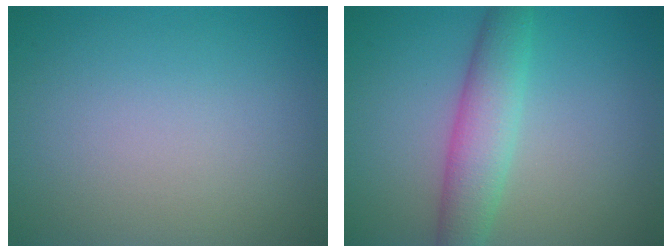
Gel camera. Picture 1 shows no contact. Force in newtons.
{"total": 4.4, "press": 4.4, "slide": 0.1}